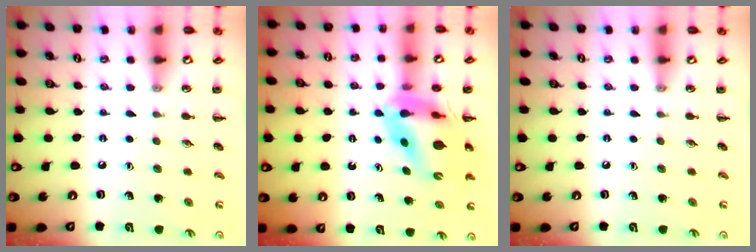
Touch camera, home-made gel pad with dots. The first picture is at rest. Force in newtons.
{"total": 12.0, "press": 11.4, "slide": 3.6}
{"total": 0.0}